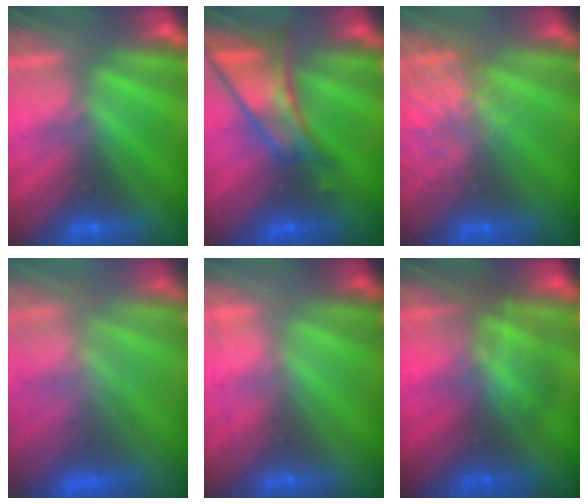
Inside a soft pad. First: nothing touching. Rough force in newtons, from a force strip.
{"total": 5.6}
{"total": 7.8}
{"total": 3.2}
{"total": 2.2}
{"total": 2.9}